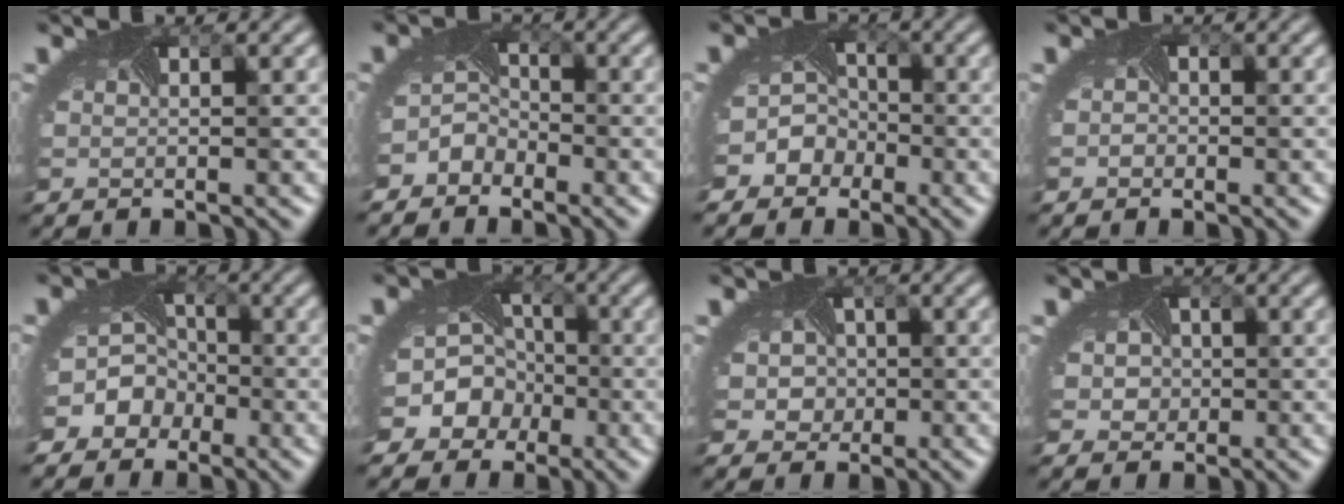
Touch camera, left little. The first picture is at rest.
{"total": 2.6, "force": [-2.2, 1.5, 0.2], "torque": [-0.006, -0.004, -0.049]}
{"total": 5.4, "force": [-2.7, 4.6, 1.0], "torque": [0.002, -0.001, -0.054]}
{"total": 1.0, "force": [-0.1, 1.0, 0.2], "torque": [0.000, -0.004, -0.012]}
{"total": 8.0, "force": [-3.6, 6.8, 2.1], "torque": [-0.032, -0.012, -0.078]}
{"total": 11.4, "force": [-4.2, 9.9, 4.0], "torque": [-0.084, -0.005, -0.091]}
{"total": 3.9, "force": [0.0, 3.5, 1.6], "torque": [-0.014, 0.007, -0.015]}
{"total": 4.3, "force": [0.4, 3.7, 2.1], "torque": [-0.022, 0.011, -0.016]}